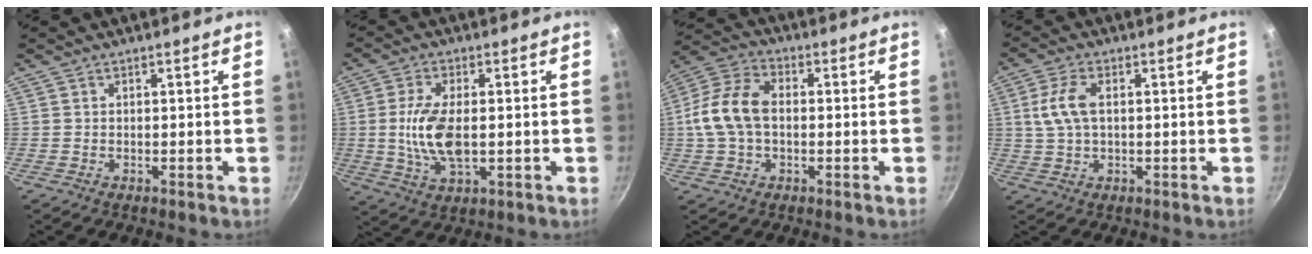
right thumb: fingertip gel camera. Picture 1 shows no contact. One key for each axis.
{"total": 10.1, "fx": -0.2, "fy": 4.9, "fz": 8.9, "tx": -0.175, "ty": -0.003, "tz": -0.005}
{"total": 11.9, "fx": -0.1, "fy": 7.8, "fz": 8.9, "tx": -0.165, "ty": 0.032, "tz": -0.016}
{"total": 6.8, "fx": 1.0, "fy": 3.7, "fz": 5.6, "tx": -0.118, "ty": 0.011, "tz": 0.017}